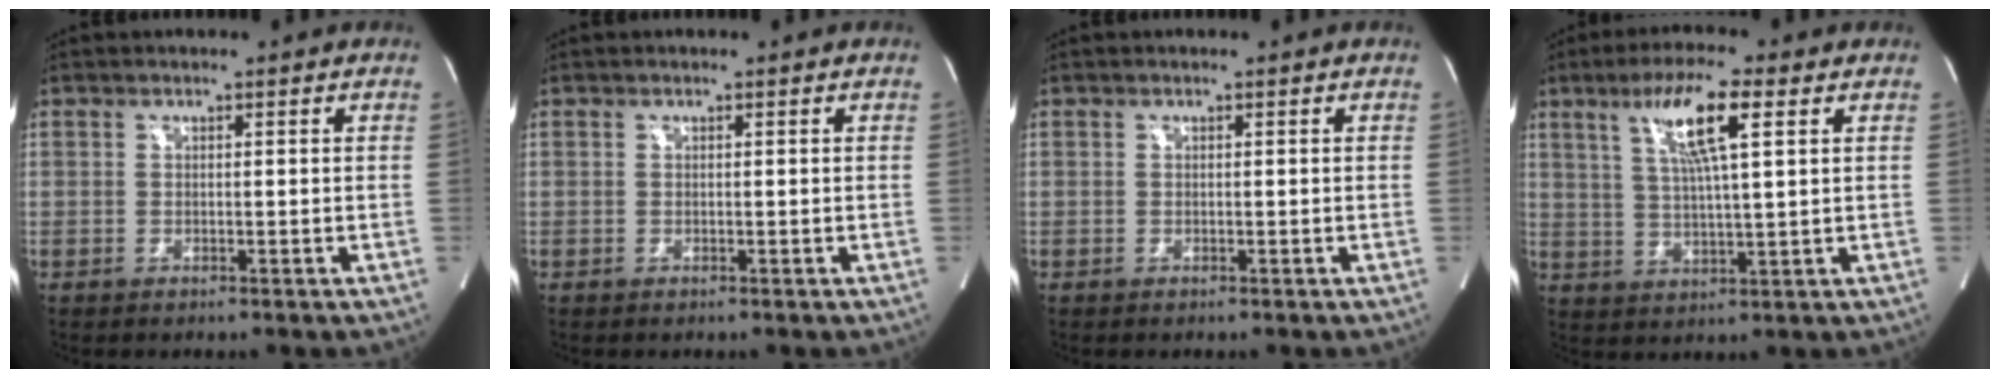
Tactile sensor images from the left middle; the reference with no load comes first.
{"total": 0.0}
{"total": 0.0}
{"total": 9.6, "force": [4.2, 0.5, 8.6], "torque": [-0.164, 0.007, 0.076]}